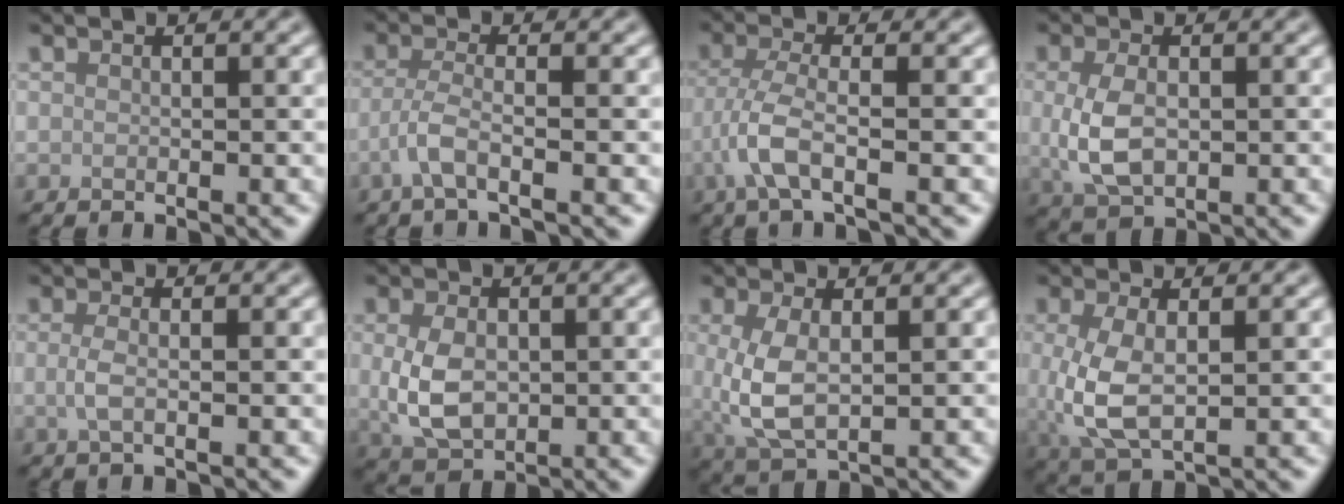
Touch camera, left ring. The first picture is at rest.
{"total": 2.5, "force": [-1.2, 0.5, 2.2], "torque": [-0.045, 0.000, -0.035]}
{"total": 3.7, "force": [-1.4, 0.8, 3.3], "torque": [-0.072, 0.000, -0.037]}
{"total": 4.5, "force": [0.0, 2.6, 3.6], "torque": [-0.085, -0.005, 0.003]}
{"total": 1.7, "force": [-0.1, 0.6, 1.6], "torque": [-0.035, -0.003, -0.005]}
{"total": 4.9, "force": [-0.1, 3.3, 3.6], "torque": [-0.082, -0.006, 0.004]}
{"total": 4.6, "force": [0.2, 2.2, 4.0], "torque": [-0.102, -0.006, 0.009]}
{"total": 5.0, "force": [0.1, 2.4, 4.4], "torque": [-0.108, -0.007, 0.005]}